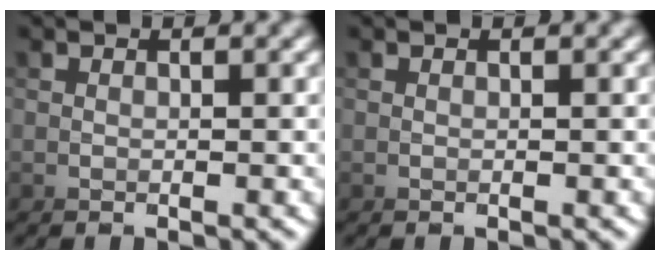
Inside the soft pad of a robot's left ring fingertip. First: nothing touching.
{"total": 0.0}